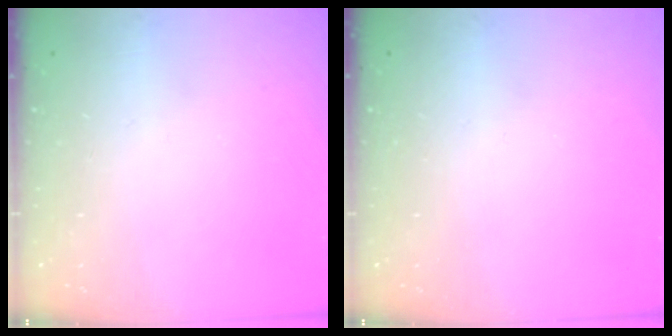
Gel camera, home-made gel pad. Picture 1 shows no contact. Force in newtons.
{"total": 0.0}